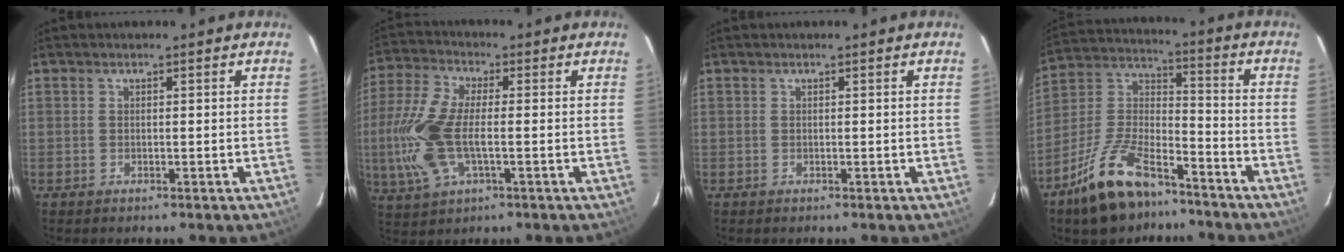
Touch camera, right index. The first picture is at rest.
{"total": 14.5, "force": [-2.0, 6.5, 12.7], "torque": [-0.292, 0.002, -0.042]}
{"total": 0.0}
{"total": 16.5, "force": [-11.2, 7.0, 10.0], "torque": [-0.208, 0.012, -0.203]}